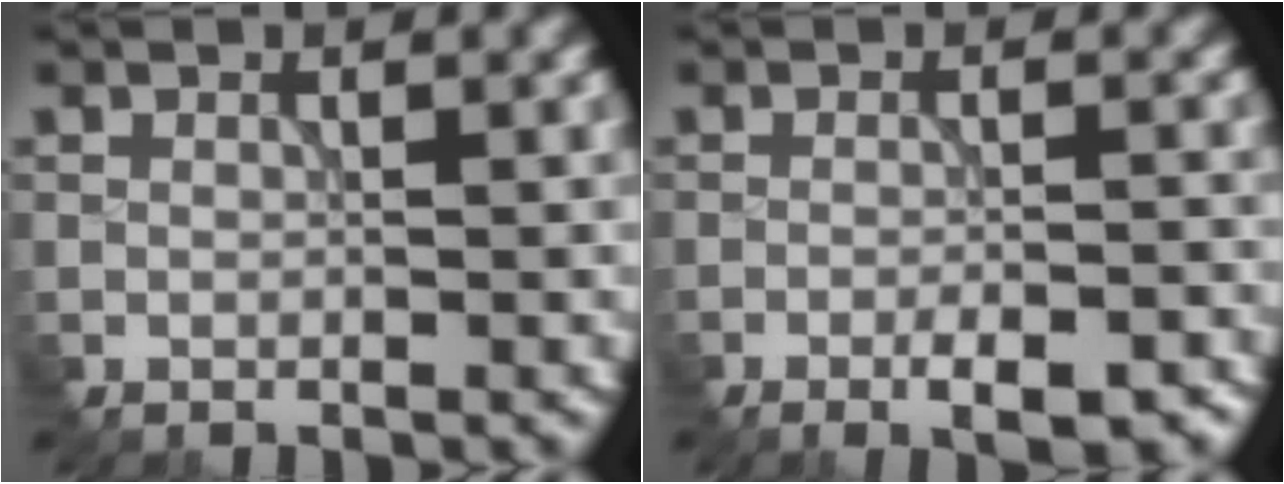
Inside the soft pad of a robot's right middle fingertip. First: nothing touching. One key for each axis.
{"total": 4.3, "fx": -2.7, "fy": 1.0, "fz": 3.1, "tx": -0.051, "ty": 0.002, "tz": -0.034}